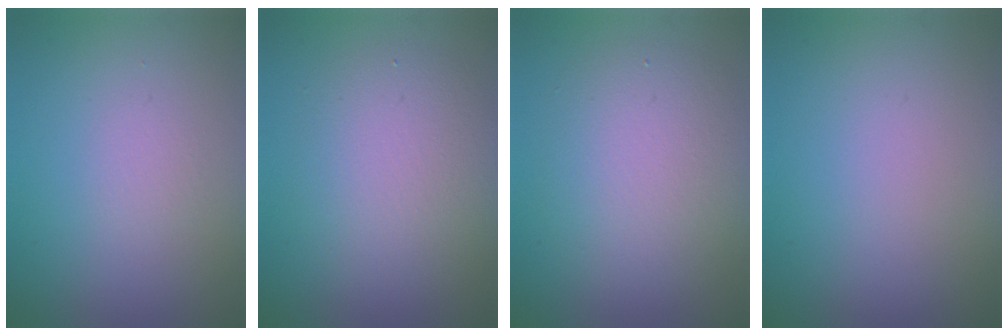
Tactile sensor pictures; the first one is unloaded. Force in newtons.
{"total": 4.4, "press": 4.4, "slide": 0.1}
{"total": 4.9, "press": 4.8, "slide": 0.4}
{"total": 0.0}